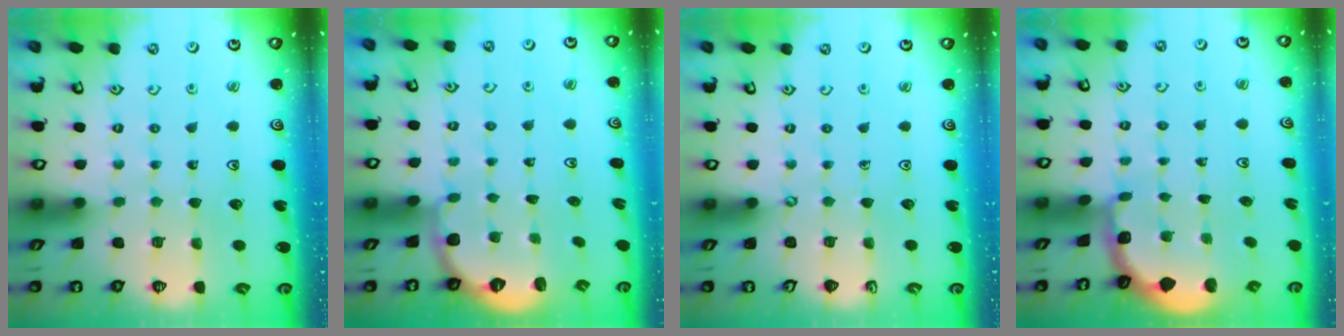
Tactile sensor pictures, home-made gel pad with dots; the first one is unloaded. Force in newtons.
{"total": 2.6, "press": 1.7, "slide": 1.9}
{"total": 0.0}
{"total": 1.7, "press": 1.7, "slide": 0.4}